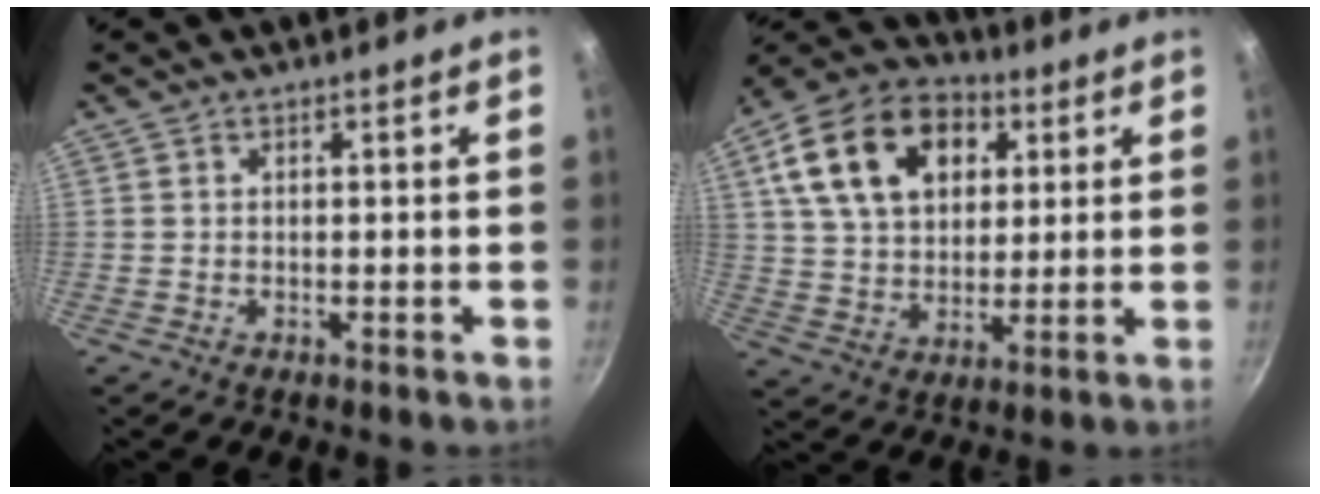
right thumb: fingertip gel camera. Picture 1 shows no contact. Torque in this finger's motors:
{"motor_torque": [-0.91, 2.03, 0.06, 0.51, 0.26]}